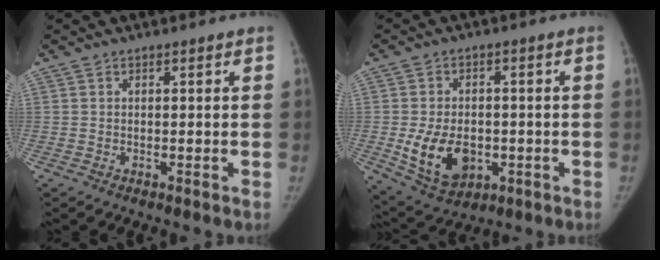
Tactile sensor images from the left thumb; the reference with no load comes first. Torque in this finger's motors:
{"motor_torque": [-0.49, 0.92, 0.51, -0.45, 0.20]}